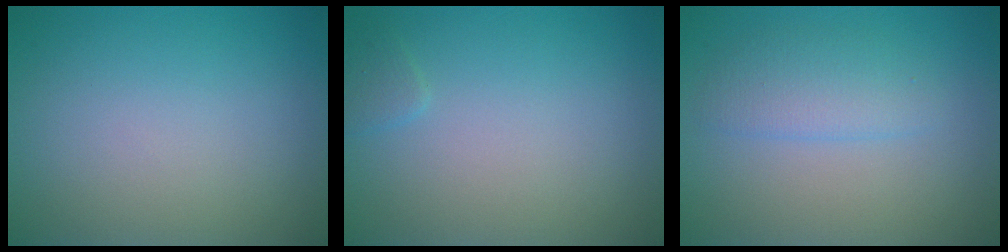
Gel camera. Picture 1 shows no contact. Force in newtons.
{"total": 0.8, "press": 0.7, "slide": 0.2}
{"total": 2.4, "press": 2.4, "slide": 0.1}